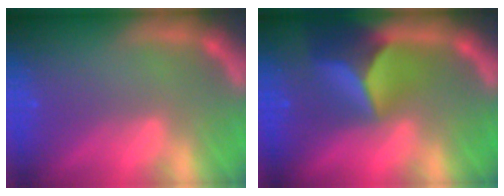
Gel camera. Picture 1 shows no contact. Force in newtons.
{"total": 7.9}